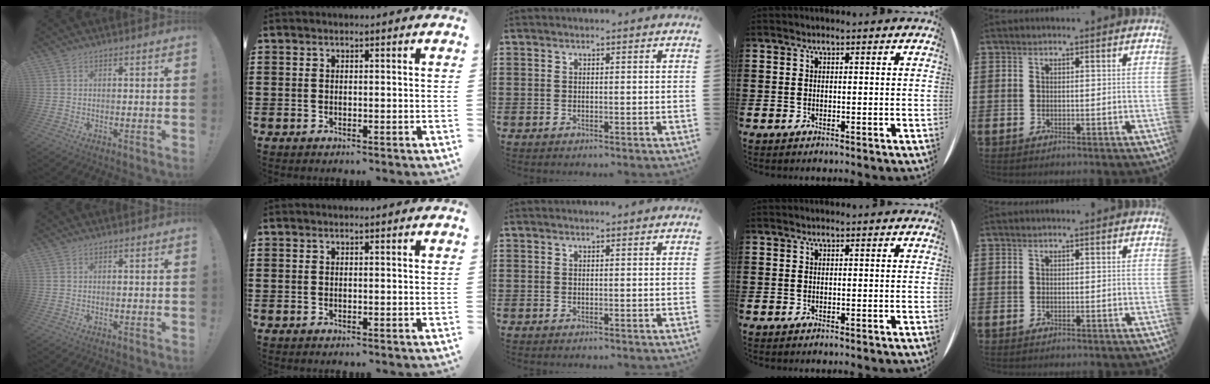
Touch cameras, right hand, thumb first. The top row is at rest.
{}